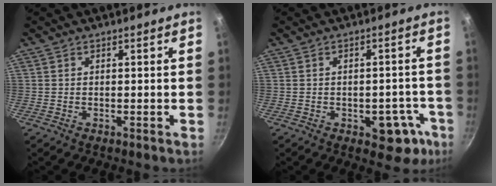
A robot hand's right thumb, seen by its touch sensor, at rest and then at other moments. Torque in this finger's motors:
{"motor_torque": [0.54, 0.40, 0.52, -0.16, 0.04]}